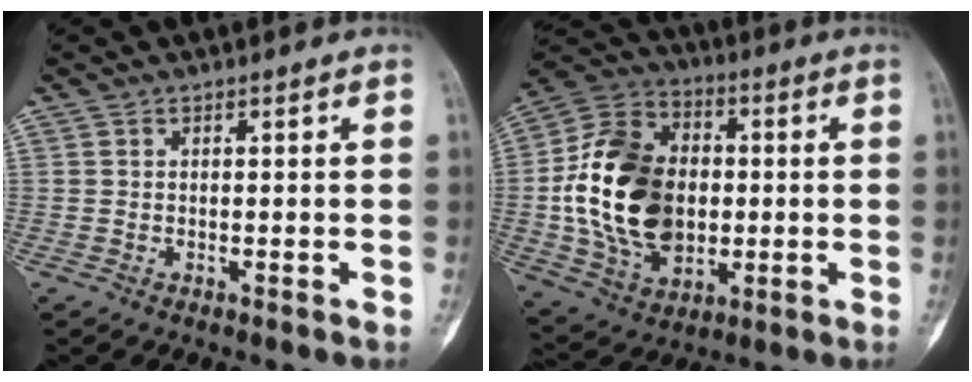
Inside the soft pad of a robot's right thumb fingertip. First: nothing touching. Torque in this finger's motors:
{"motor_torque": [2.39, 2.34, 1.29, -0.57, 0.14]}